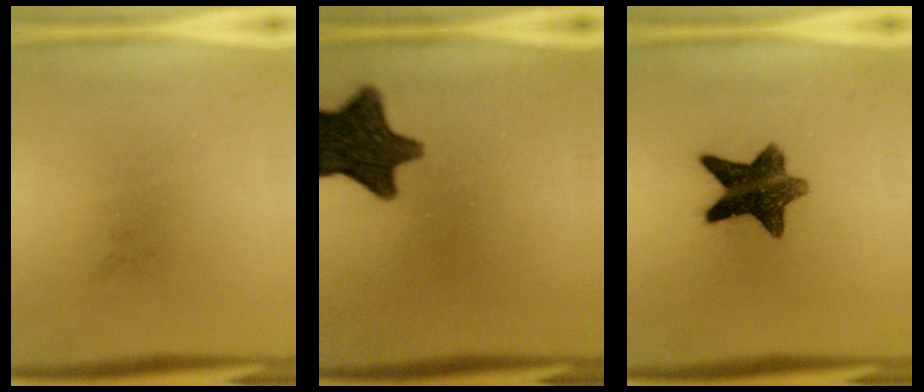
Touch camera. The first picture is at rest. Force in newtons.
{"total": 12.7}
{"total": 10.7}